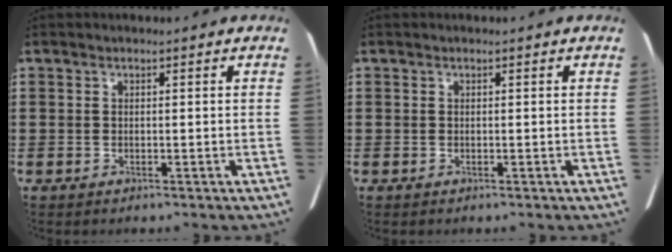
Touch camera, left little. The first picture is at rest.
{"total": 0.0}